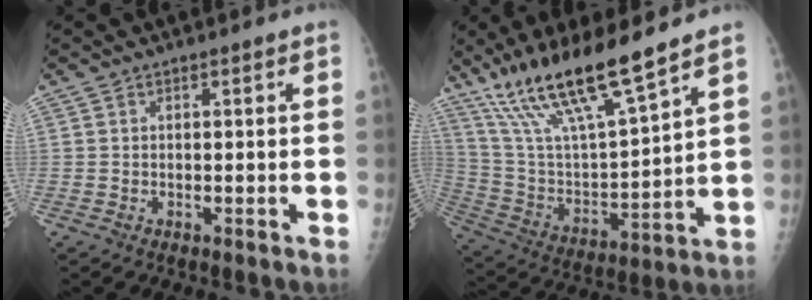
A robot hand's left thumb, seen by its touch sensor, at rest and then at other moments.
{"total": 19.5, "force": [14.3, 2.9, 12.9], "torque": [-0.224, -0.063, 0.276]}